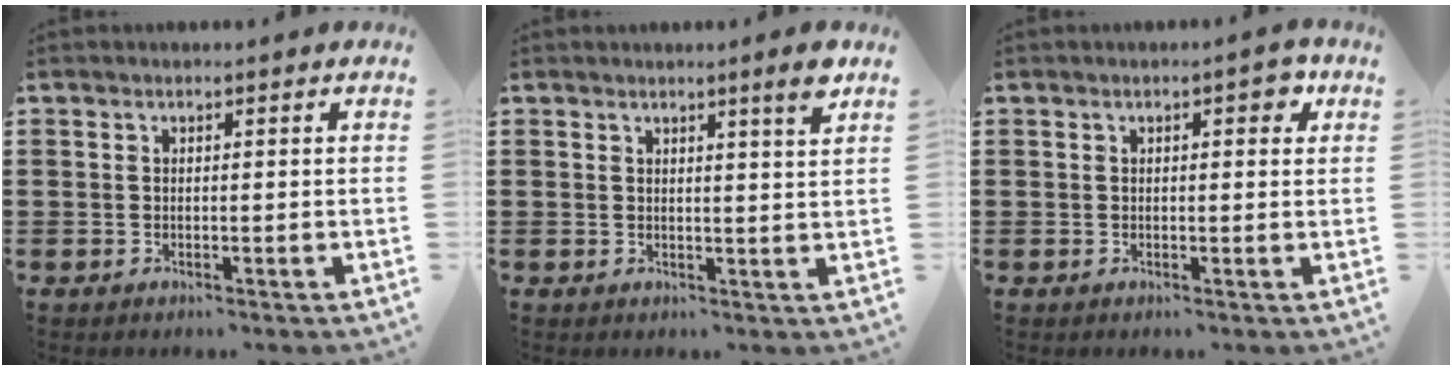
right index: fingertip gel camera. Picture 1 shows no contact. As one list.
[{"total": 3.2, "force": [2.2, -0.4, 2.2], "torque": [-0.032, -0.009, 0.034]}, {"total": 2.5, "force": [1.0, 0.7, 2.2], "torque": [-0.028, 0.002, 0.010]}]